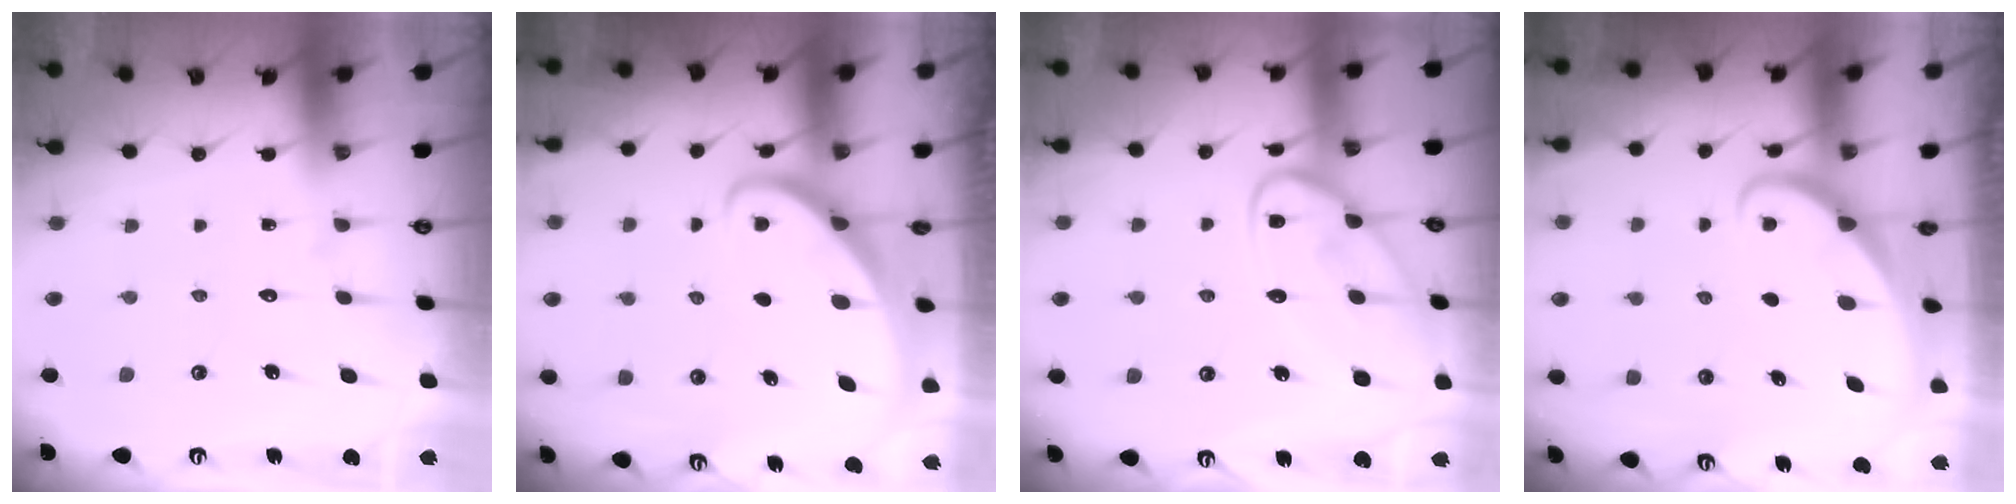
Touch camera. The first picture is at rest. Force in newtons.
{"total": 2.3, "press": 2.3, "slide": 0.3}
{"total": 15.1, "press": 15.1, "slide": 1.2}
{"total": 1.6, "press": 1.6, "slide": 0.0}